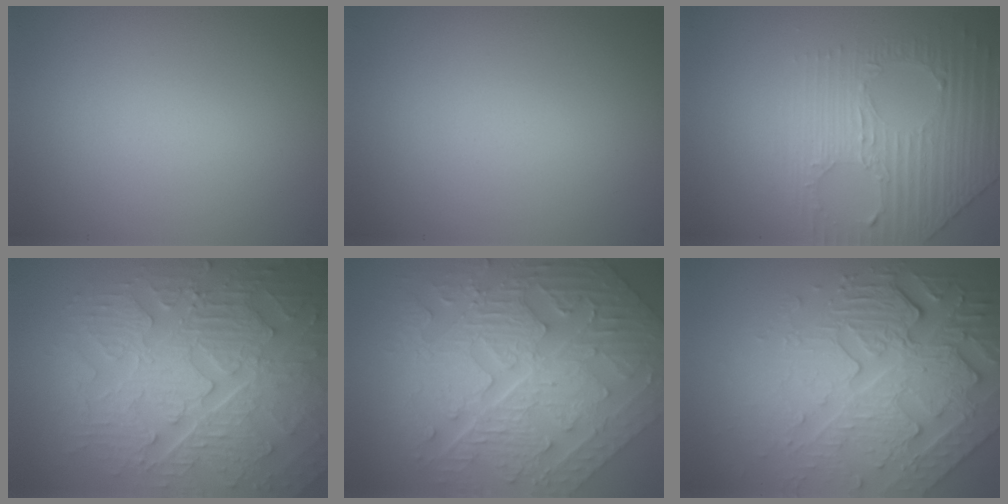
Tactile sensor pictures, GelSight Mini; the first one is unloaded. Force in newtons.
{"total": 0.0}
{"total": 4.1, "press": 3.3, "slide": 2.5}
{"total": 9.4, "press": 6.9, "slide": 6.4}
{"total": 11.1, "press": 7.8, "slide": 7.9}
{"total": 8.0, "press": 6.0, "slide": 5.3}